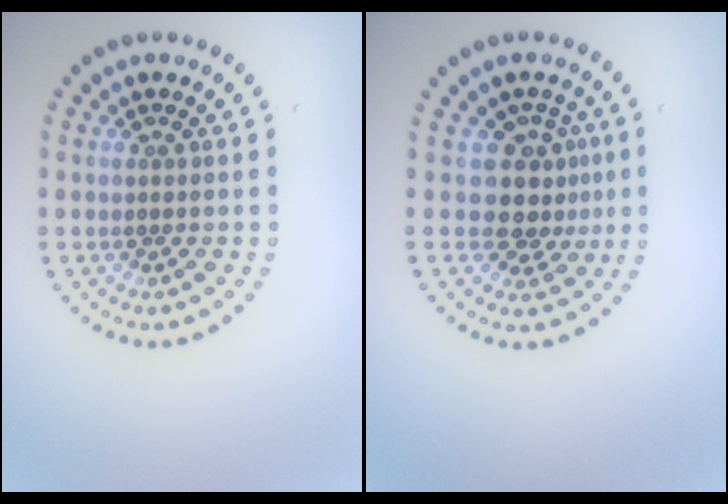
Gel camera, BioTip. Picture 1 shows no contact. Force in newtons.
{"total": 3.3, "press": 2.5, "slide": 2.1}